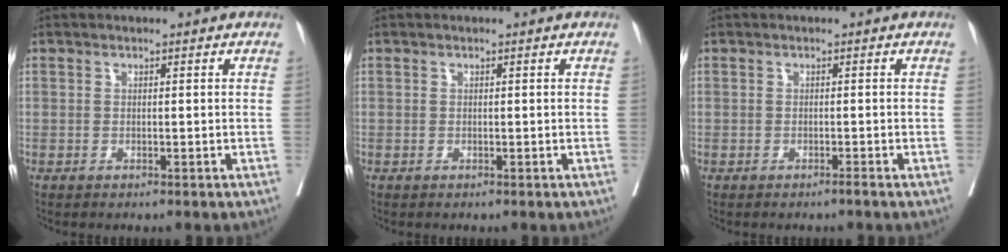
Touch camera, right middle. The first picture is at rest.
{"total": 0.0}
{"total": 0.6, "force": [-0.5, -0.3, 0.3], "torque": [-0.008, -0.001, -0.012]}